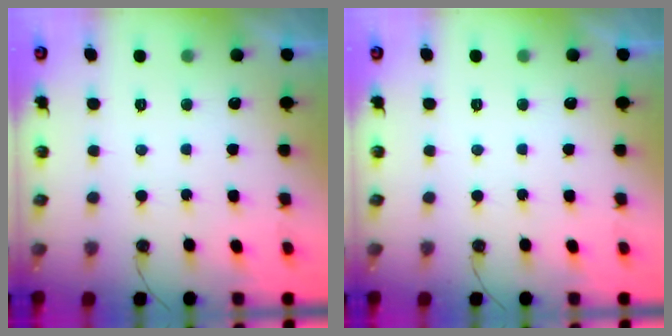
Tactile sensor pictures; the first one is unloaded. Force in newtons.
{"total": 0.0}